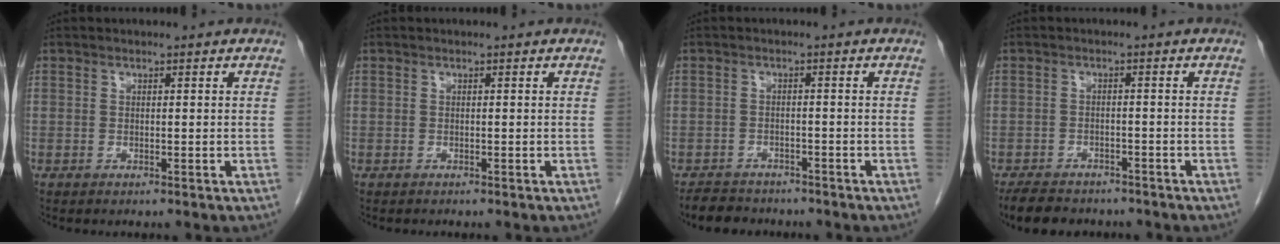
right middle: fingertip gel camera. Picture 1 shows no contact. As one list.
[{"total": 0.0}, {"total": 5.2, "force": [-4.6, 2.2, 0.9], "torque": [-0.019, -0.006, -0.070]}, {"total": 7.8, "force": [-6.6, 3.3, 2.7], "torque": [-0.048, -0.008, -0.096]}]